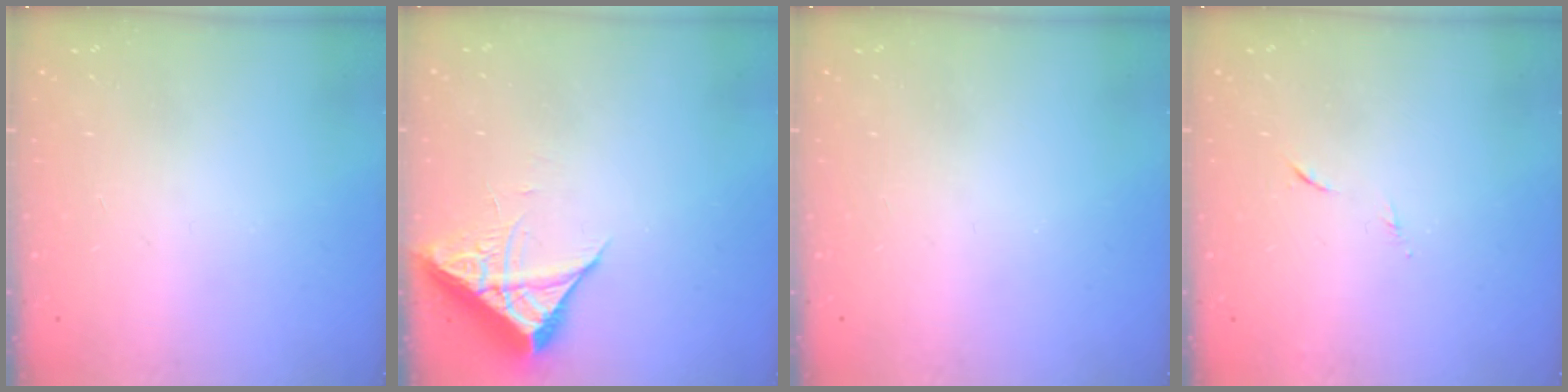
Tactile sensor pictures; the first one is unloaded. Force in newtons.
{"total": 6.6, "press": 6.6, "slide": 0.3}
{"total": 0.0}
{"total": 5.4, "press": 5.3, "slide": 0.7}